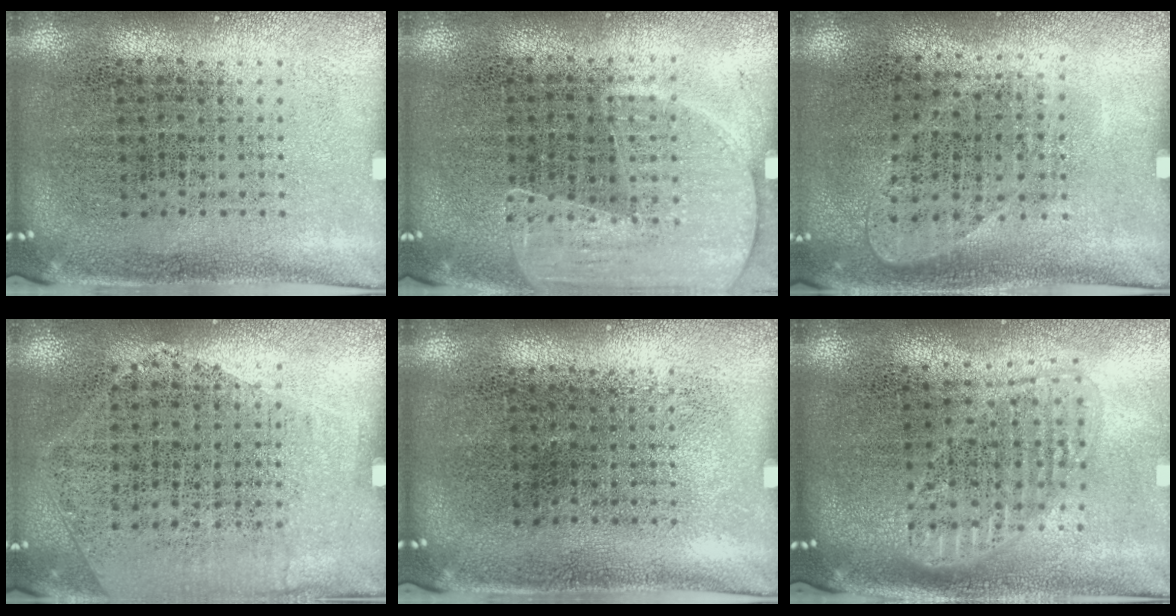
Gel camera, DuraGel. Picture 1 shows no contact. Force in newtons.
{"total": 1.6, "press": 1.4, "slide": 0.7}
{"total": 0.9, "press": 0.8, "slide": 0.4}
{"total": 1.2, "press": 0.9, "slide": 0.7}
{"total": 0.0}
{"total": 1.6, "press": 1.4, "slide": 0.8}